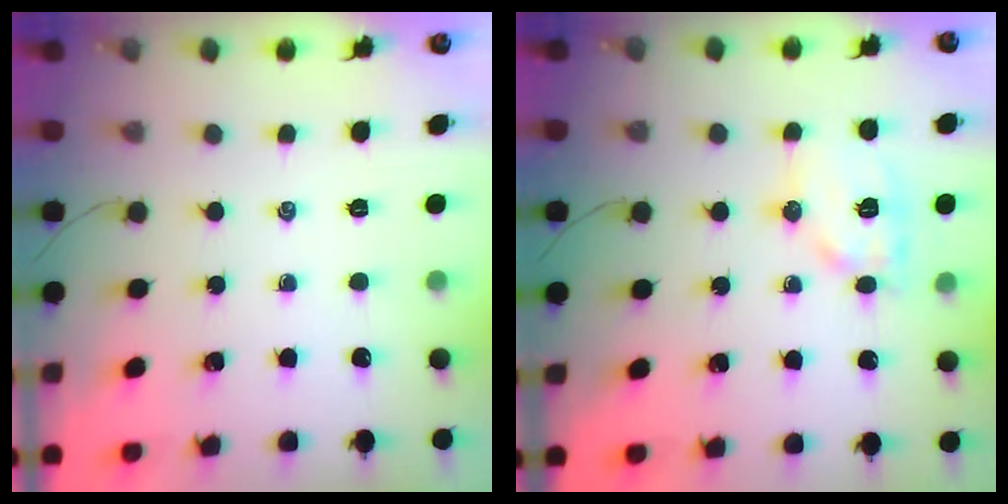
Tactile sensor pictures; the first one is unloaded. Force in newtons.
{"total": 10.5, "press": 10.5, "slide": 0.3}